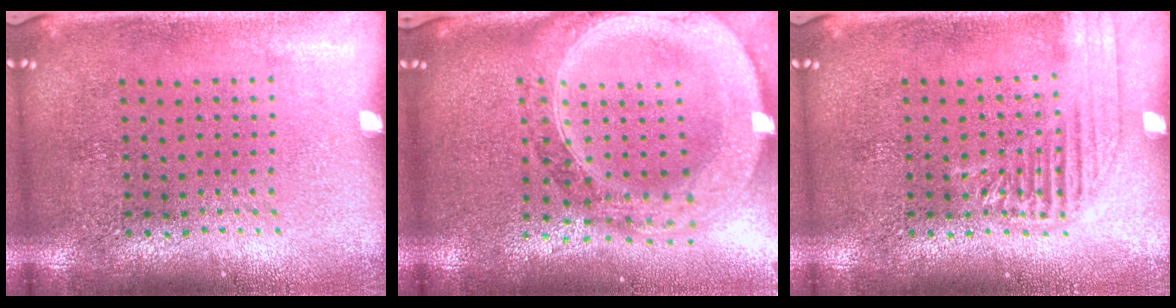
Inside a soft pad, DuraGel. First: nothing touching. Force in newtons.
{"total": 3.3, "press": 2.7, "slide": 1.9}
{"total": 2.1, "press": 2.1, "slide": 0.3}